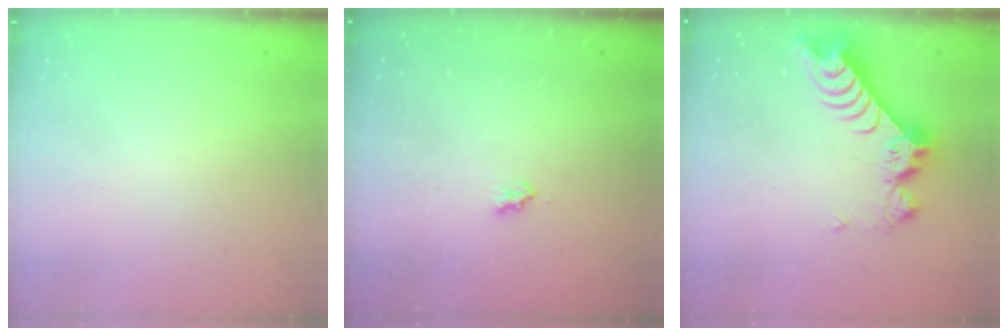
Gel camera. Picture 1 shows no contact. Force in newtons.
{"total": 2.5, "press": 2.5, "slide": 0.4}
{"total": 9.9, "press": 9.8, "slide": 1.0}